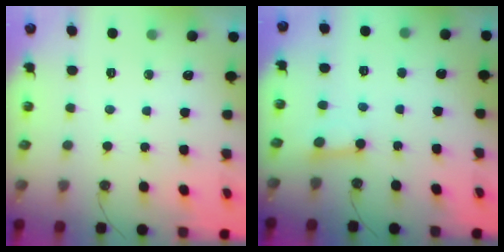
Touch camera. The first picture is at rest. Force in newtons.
{"total": 2.6, "press": 2.5, "slide": 0.3}